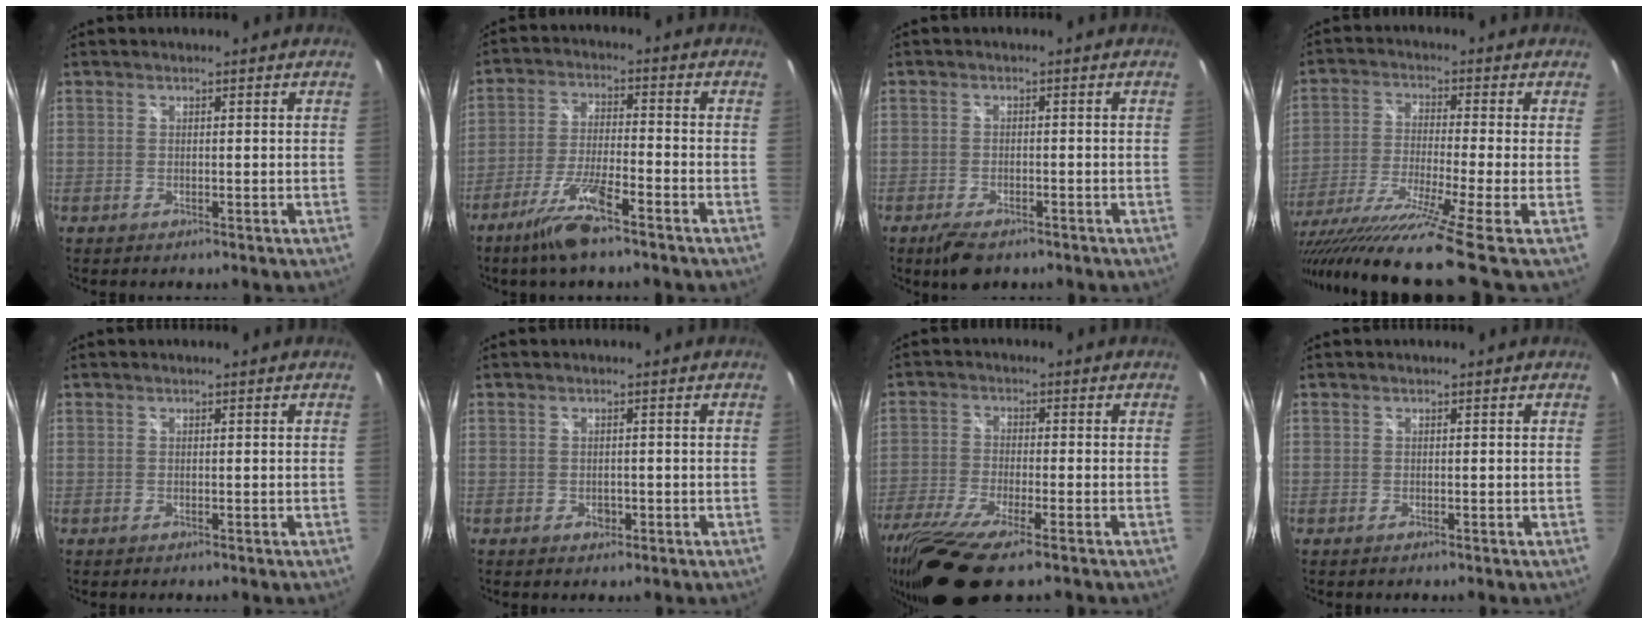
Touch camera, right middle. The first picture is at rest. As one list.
[{"total": 9.7, "force": [-6.7, 1.2, 6.9], "torque": [-0.148, -0.011, -0.124]}, {"total": 4.4, "force": [-3.1, 1.8, 2.6], "torque": [-0.058, -0.011, -0.051]}, {"total": 17.1, "force": [-13.0, -2.5, 10.8], "torque": [-0.198, -0.071, -0.225]}, {"total": 0.0}, {"total": 1.5, "force": [-0.6, 1.3, 0.7], "torque": [-0.008, -0.002, -0.008]}, {"total": 14.6, "force": [-10.4, 2.3, 10.0], "torque": [-0.219, -0.057, -0.192]}, {"total": 0.0}]